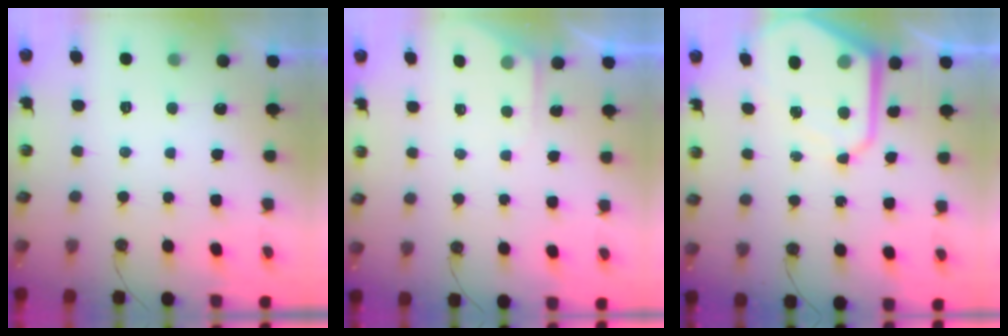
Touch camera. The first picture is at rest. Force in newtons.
{"total": 3.7, "press": 3.7, "slide": 0.4}
{"total": 10.8, "press": 10.8, "slide": 1.0}